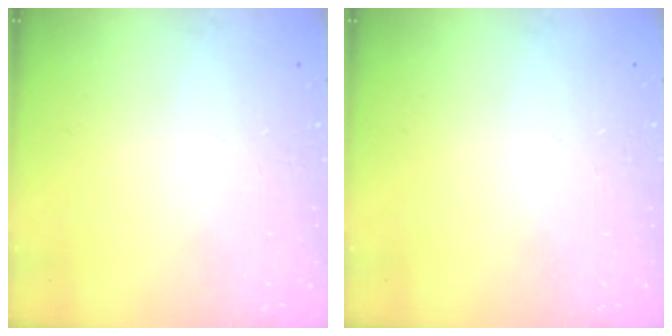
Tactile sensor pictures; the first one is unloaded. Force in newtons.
{"total": 0.0}